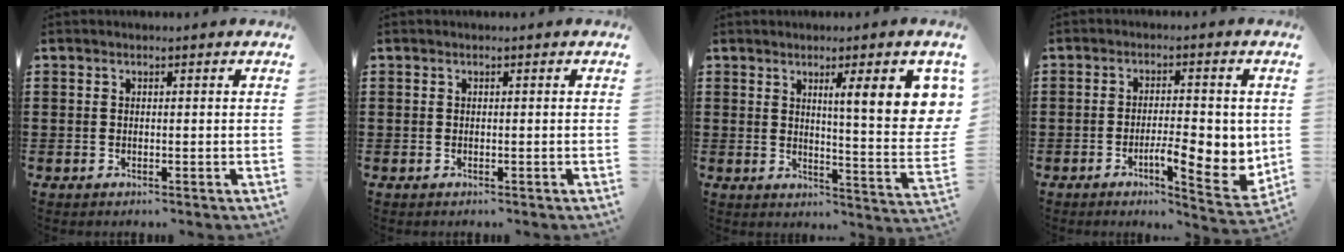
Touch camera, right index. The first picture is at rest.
{"total": 0.0}
{"total": 10.3, "force": [4.2, 1.3, 9.3], "torque": [-0.146, -0.018, 0.063]}
{"total": 8.9, "force": [-1.9, 3.2, 8.0], "torque": [-0.105, -0.006, -0.026]}